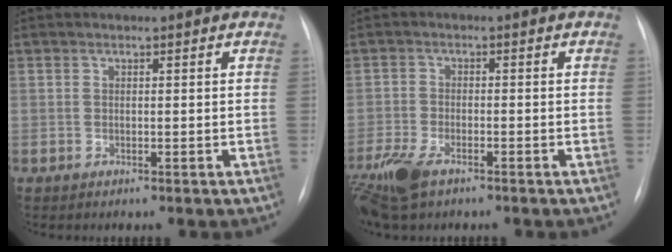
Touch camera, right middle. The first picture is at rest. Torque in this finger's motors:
{"motor_torque": [1.13, -0.84, 0.39, 0.10]}